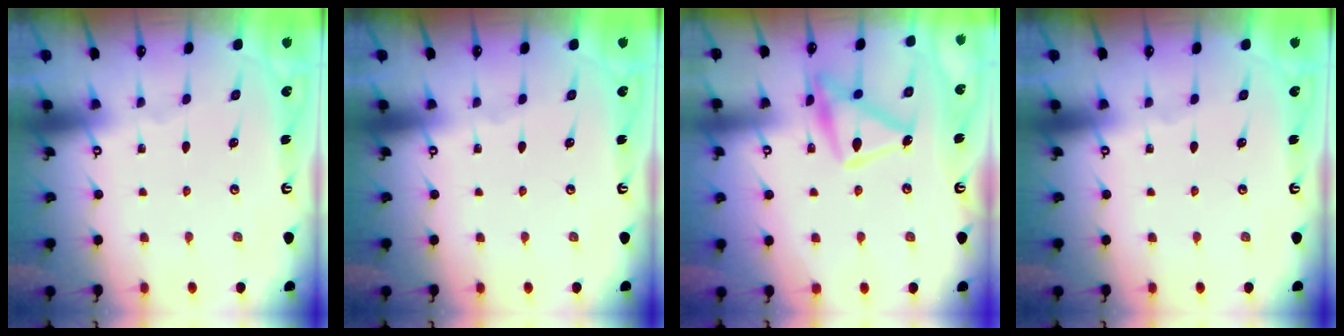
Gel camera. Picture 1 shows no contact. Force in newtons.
{"total": 0.0}
{"total": 15.2, "press": 15.2, "slide": 1.2}
{"total": 0.0}